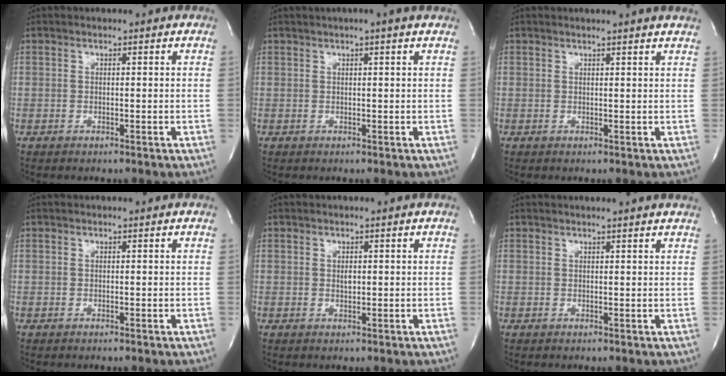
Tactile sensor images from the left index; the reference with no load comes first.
{"total": 2.7, "force": [1.9, -0.3, 2.0], "torque": [-0.028, 0.016, 0.023]}
{"total": 4.9, "force": [4.5, -0.6, 1.8], "torque": [-0.024, 0.004, 0.034]}
{"total": 0.0}
{"total": 0.9, "force": [-0.2, 0.4, 0.7], "torque": [-0.014, -0.005, -0.002]}
{"total": 3.4, "force": [3.1, -0.5, 1.2], "torque": [-0.018, 0.003, 0.024]}